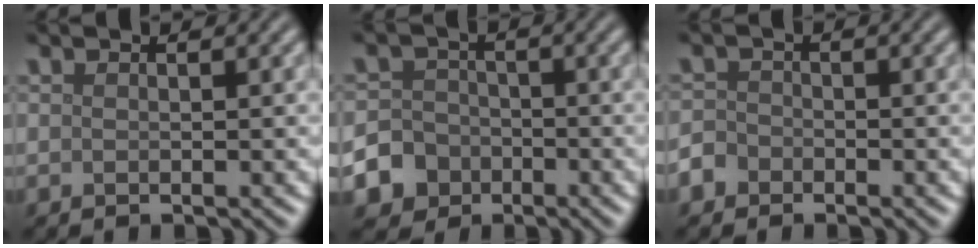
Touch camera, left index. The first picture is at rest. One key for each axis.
{"total": 8.4, "fx": -4.4, "fy": 7.1, "fz": 1.3, "tx": -0.025, "ty": -0.029, "tz": -0.095}
{"total": 2.6, "fx": -1.6, "fy": 2.0, "fz": 0.5, "tx": 0.004, "ty": -0.002, "tz": -0.033}